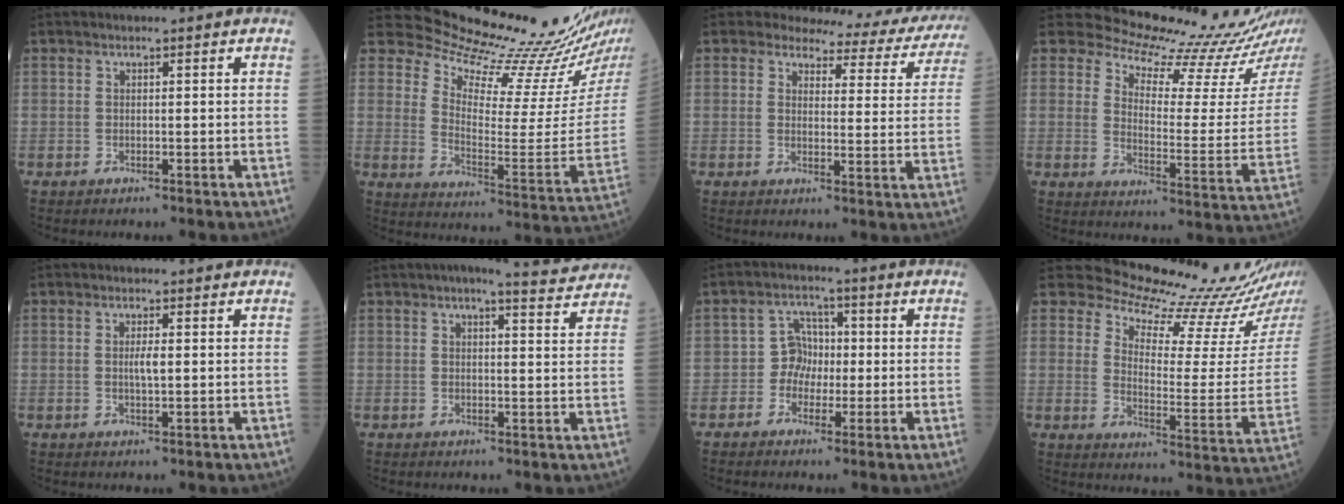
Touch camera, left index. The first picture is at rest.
{"total": 19.5, "force": [18.8, -0.5, 5.0], "torque": [-0.099, -0.125, 0.256]}
{"total": 15.1, "force": [14.4, 3.9, 2.3], "torque": [0.001, -0.058, 0.133]}
{"total": 15.1, "force": [14.6, 0.2, 3.8], "torque": [-0.066, -0.094, 0.184]}
{"total": 1.8, "force": [0.3, 0.2, 1.8], "torque": [-0.036, 0.000, 0.005]}
{"total": 7.4, "force": [6.7, 0.5, 3.0], "torque": [-0.043, 0.010, 0.069]}
{"total": 4.1, "force": [-0.5, 3.7, 1.6], "torque": [-0.024, 0.012, -0.018]}
{"total": 16.4, "force": [15.9, 0.2, 4.0], "torque": [-0.068, -0.100, 0.204]}